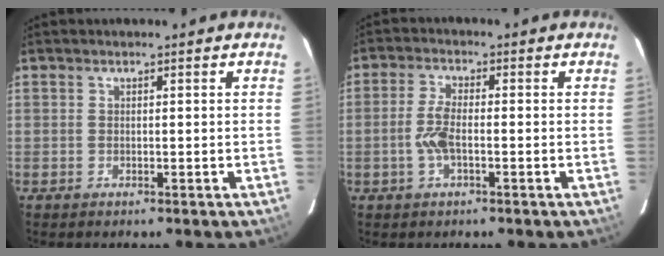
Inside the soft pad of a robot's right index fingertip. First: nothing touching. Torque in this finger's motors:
{"motor_torque": [0.91, -0.09, 0.38, 0.12]}